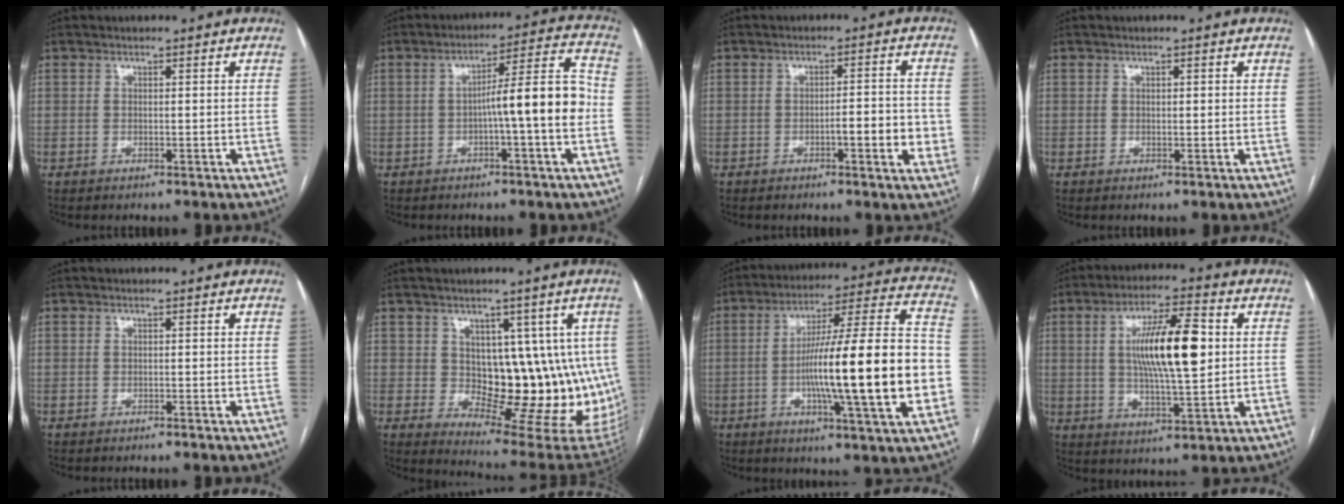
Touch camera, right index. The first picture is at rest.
{"total": 9.9, "force": [-1.9, -0.1, 9.7], "torque": [-0.141, 0.024, -0.032]}
{"total": 5.8, "force": [-1.5, 1.1, 5.5], "torque": [-0.072, 0.004, -0.020]}
{"total": 0.9, "force": [0.4, 0.3, 0.8], "torque": [-0.011, 0.001, 0.003]}
{"total": 0.0}
{"total": 15.5, "force": [1.0, 8.6, 12.8], "torque": [-0.141, 0.006, 0.031]}
{"total": 22.8, "force": [-4.0, 0.8, 22.5], "torque": [-0.323, 0.010, -0.066]}
{"total": 13.1, "force": [2.0, 2.6, 12.7], "torque": [-0.223, 0.010, 0.034]}